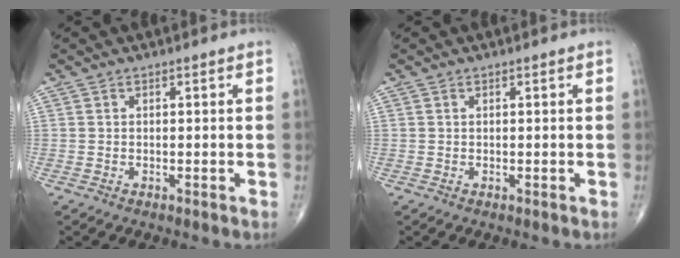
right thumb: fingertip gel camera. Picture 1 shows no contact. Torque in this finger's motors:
{"motor_torque": [-0.42, -0.08, 0.13, 0.37, 0.03]}